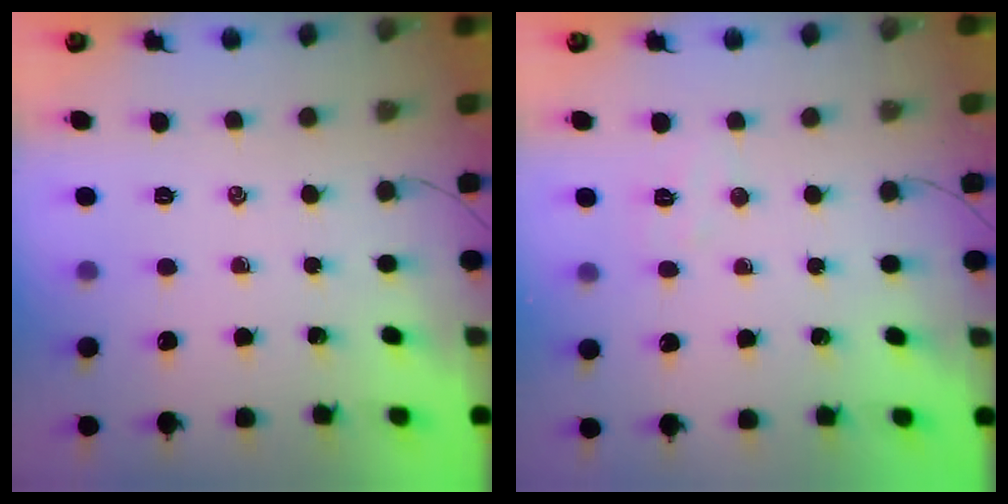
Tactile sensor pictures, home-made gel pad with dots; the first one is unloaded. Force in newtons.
{"total": 4.7, "press": 4.6, "slide": 0.9}